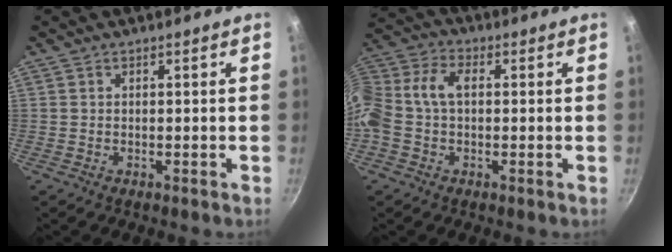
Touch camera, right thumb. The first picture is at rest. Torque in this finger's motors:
{"motor_torque": [0.80, 0.80, 0.69, 0.47, 0.32]}